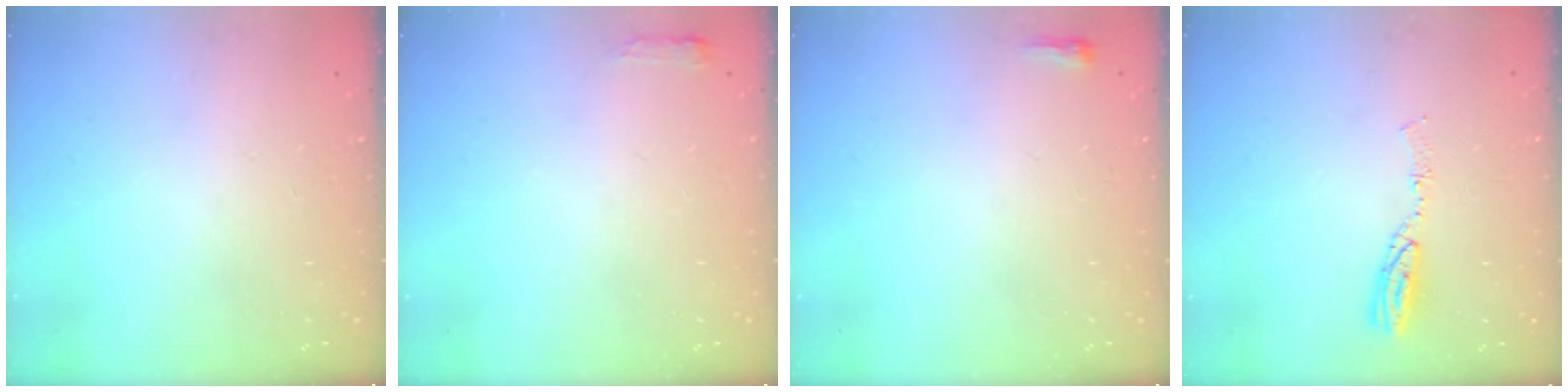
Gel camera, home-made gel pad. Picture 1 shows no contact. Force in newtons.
{"total": 2.7, "press": 2.6, "slide": 0.5}
{"total": 2.3, "press": 2.2, "slide": 0.7}
{"total": 5.0, "press": 5.0, "slide": 0.2}